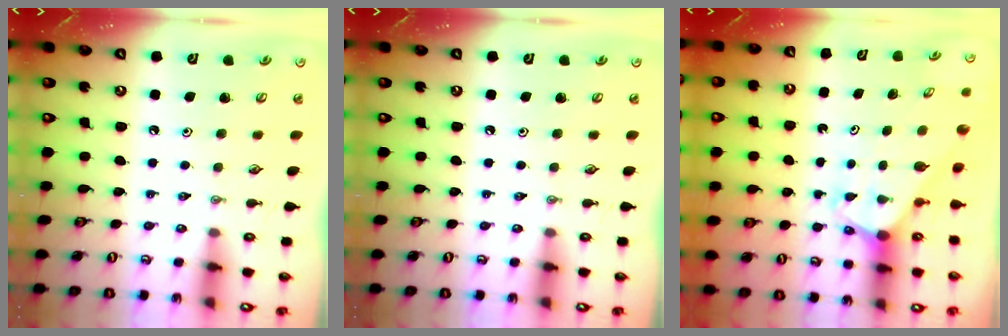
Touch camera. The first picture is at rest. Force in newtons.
{"total": 0.0}
{"total": 1.9, "press": 1.9, "slide": 0.2}